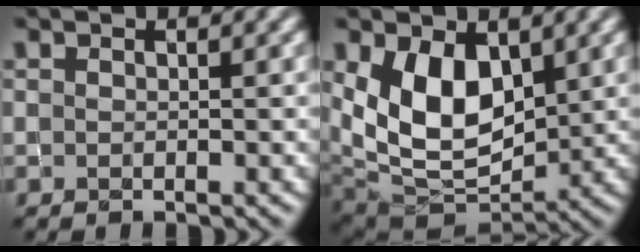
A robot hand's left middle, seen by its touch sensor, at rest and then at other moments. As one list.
[{"total": 8.6, "force": [2.0, 5.3, 6.5], "torque": [-0.121, -0.012, 0.035]}]